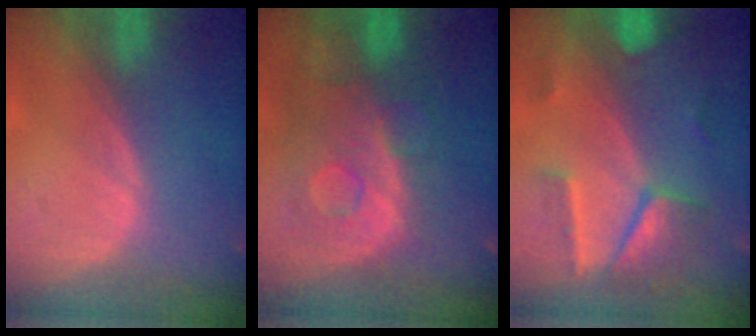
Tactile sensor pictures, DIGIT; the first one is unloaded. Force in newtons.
{"total": 11.3, "press": 9.7, "slide": 5.7}
{"total": 6.9, "press": 6.9, "slide": 0.7}